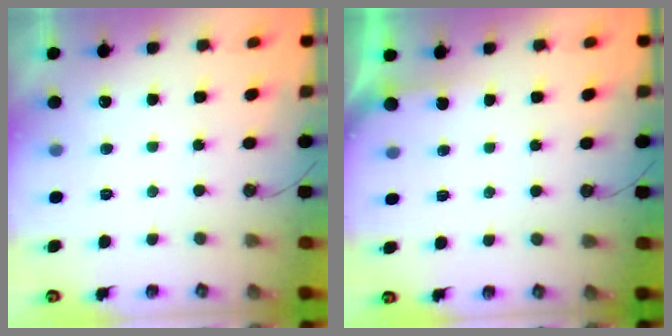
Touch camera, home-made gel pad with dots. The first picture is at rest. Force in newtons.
{"total": 1.5, "press": 1.5, "slide": 0.2}